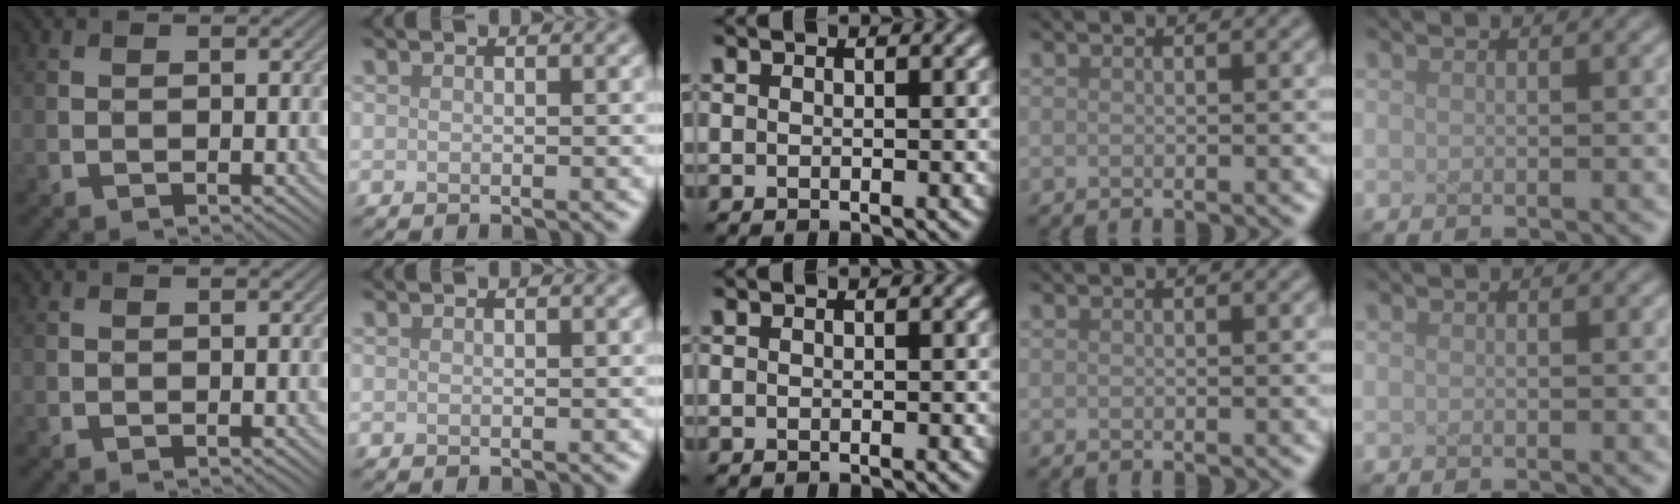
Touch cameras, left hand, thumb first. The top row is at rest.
{}